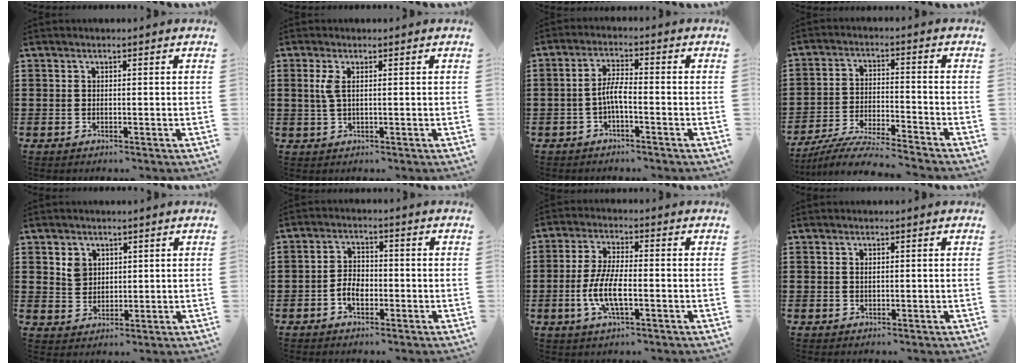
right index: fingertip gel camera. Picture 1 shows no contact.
{"total": 2.5, "force": [0.5, 0.7, 2.3], "torque": [-0.055, 0.000, 0.006]}
{"total": 3.9, "force": [-1.5, 0.7, 3.5], "torque": [-0.080, -0.002, -0.034]}
{"total": 6.3, "force": [-6.0, -0.4, 1.8], "torque": [-0.047, -0.013, -0.120]}
{"total": 3.5, "force": [1.6, 2.8, 1.1], "torque": [-0.025, 0.006, 0.030]}
{"total": 3.6, "force": [-1.4, 2.2, 2.5], "torque": [-0.061, -0.002, -0.031]}
{"total": 7.2, "force": [-2.2, 2.1, 6.5], "torque": [-0.144, -0.011, -0.046]}
{"total": 0.6, "force": [0.0, 0.2, 0.5], "torque": [-0.013, -0.002, 0.001]}